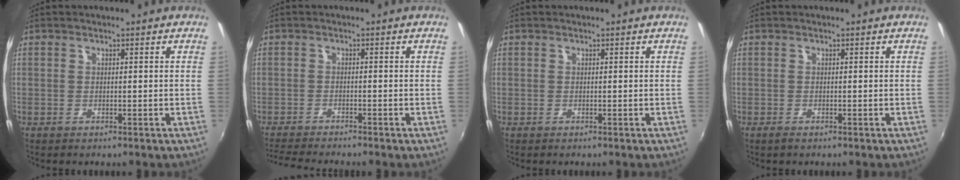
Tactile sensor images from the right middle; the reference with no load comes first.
{"total": 5.9, "force": [-5.5, -0.4, 2.1], "torque": [-0.057, -0.021, -0.096]}
{"total": 0.0}
{"total": 0.6, "force": [-0.4, 0.2, 0.4], "torque": [-0.008, -0.002, -0.008]}